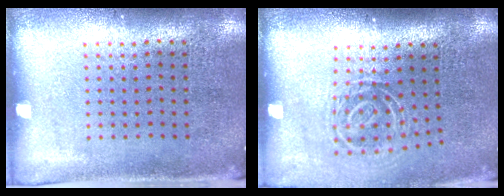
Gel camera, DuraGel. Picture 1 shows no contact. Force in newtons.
{"total": 1.8, "press": 1.2, "slide": 1.4}